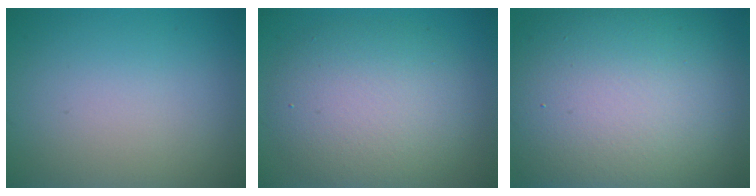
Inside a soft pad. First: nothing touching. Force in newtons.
{"total": 6.8, "press": 6.8, "slide": 0.4}
{"total": 16.8, "press": 16.8, "slide": 0.8}